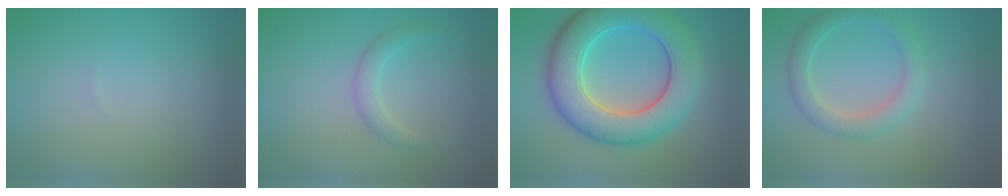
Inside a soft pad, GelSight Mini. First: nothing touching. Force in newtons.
{"total": 1.6, "press": 1.6, "slide": 0.0}
{"total": 9.2, "press": 9.2, "slide": 0.1}
{"total": 2.9, "press": 2.9, "slide": 0.1}